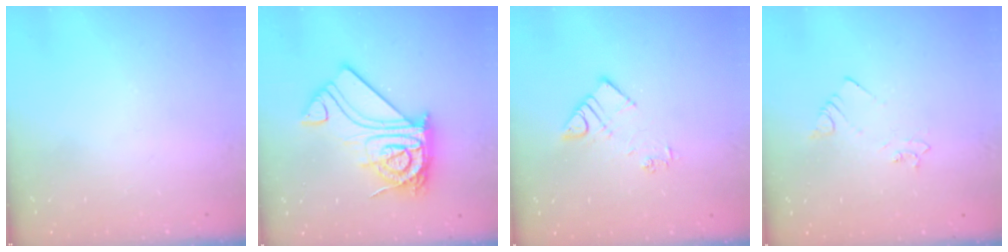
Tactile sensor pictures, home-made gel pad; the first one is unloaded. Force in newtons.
{"total": 21.6, "press": 21.6, "slide": 2.0}
{"total": 7.7, "press": 7.7, "slide": 0.2}
{"total": 2.5, "press": 2.5, "slide": 0.3}